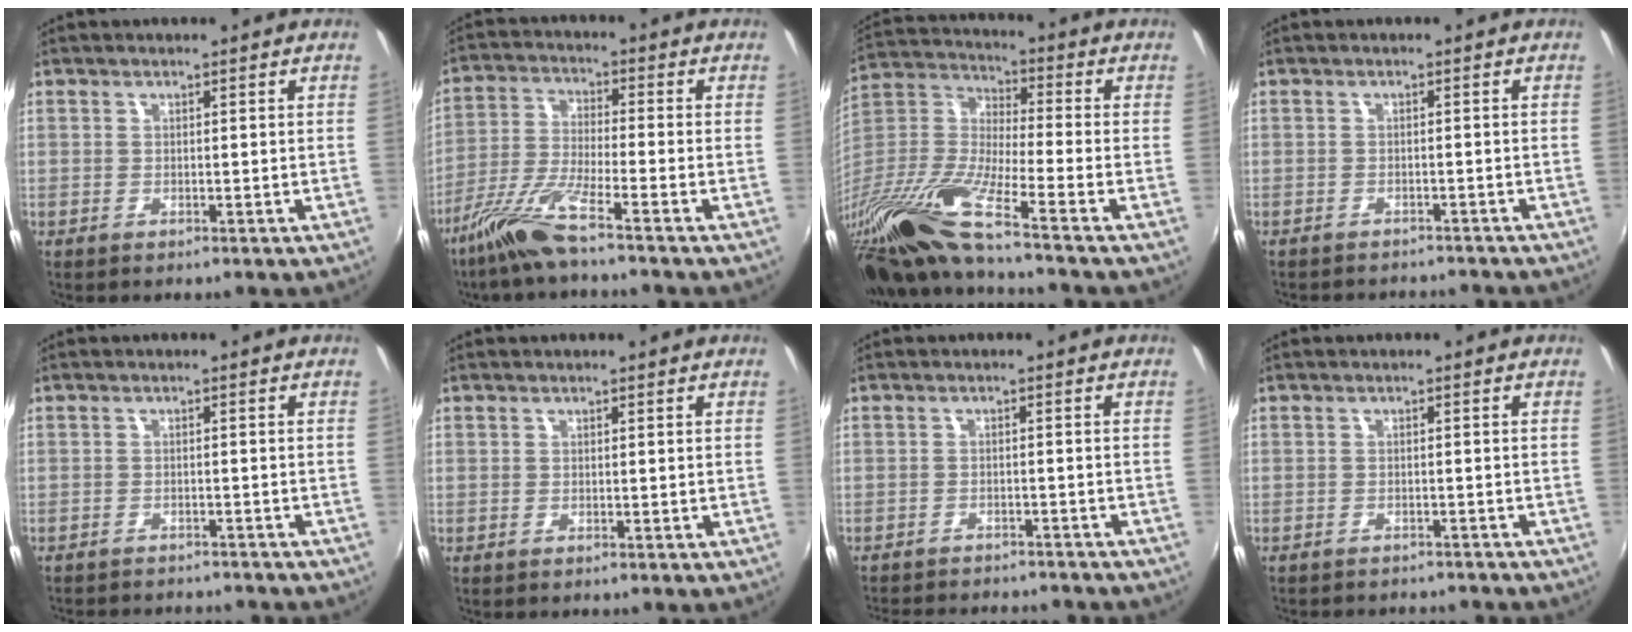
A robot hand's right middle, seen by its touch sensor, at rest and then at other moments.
{"total": 8.6, "force": [-6.3, -0.4, 5.9], "torque": [-0.127, -0.010, -0.124]}
{"total": 19.7, "force": [-15.0, 0.0, 12.8], "torque": [-0.249, -0.040, -0.294]}
{"total": 6.5, "force": [-6.0, 1.7, 1.9], "torque": [-0.047, -0.013, -0.082]}
{"total": 8.9, "force": [-8.1, 2.1, 2.8], "torque": [-0.069, -0.014, -0.114]}
{"total": 0.0}
{"total": 12.6, "force": [-11.3, 3.2, 4.5], "torque": [-0.101, -0.015, -0.158]}
{"total": 7.1, "force": [-6.5, 1.8, 2.1], "torque": [-0.053, -0.013, -0.089]}